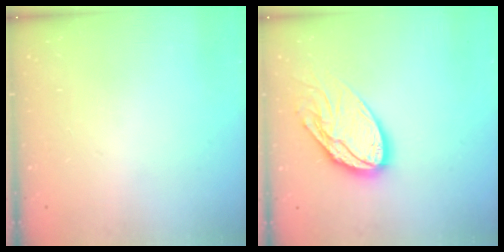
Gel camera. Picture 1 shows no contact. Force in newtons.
{"total": 16.4, "press": 16.3, "slide": 1.4}